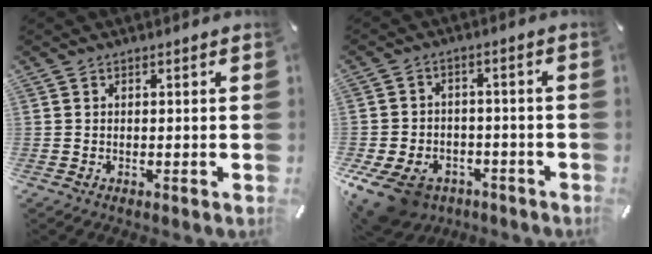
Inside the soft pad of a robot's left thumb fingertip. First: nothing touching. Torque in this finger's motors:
{"motor_torque": [1.91, 3.10, 0.66, 0.54, 0.17]}